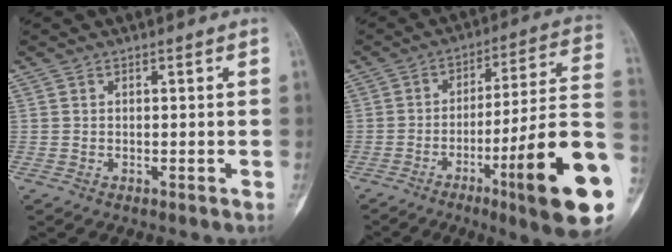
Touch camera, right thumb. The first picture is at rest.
{"total": 22.5, "force": [-7.7, 2.0, 21.0], "torque": [-0.267, 0.018, -0.115]}